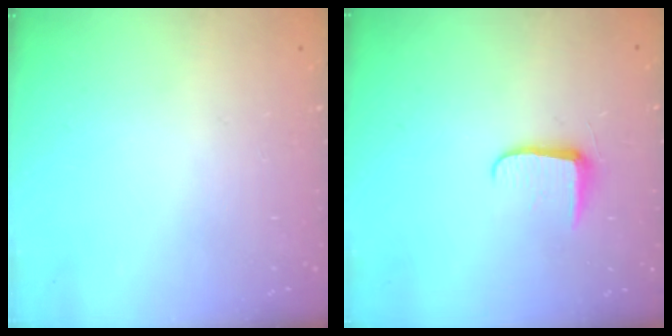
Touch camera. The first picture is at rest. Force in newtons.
{"total": 5.9, "press": 5.8, "slide": 0.8}